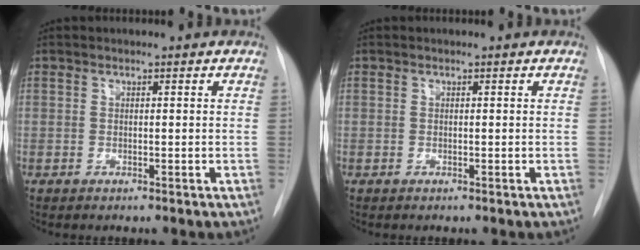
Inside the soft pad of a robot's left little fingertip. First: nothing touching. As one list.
[{"total": 0.0}]